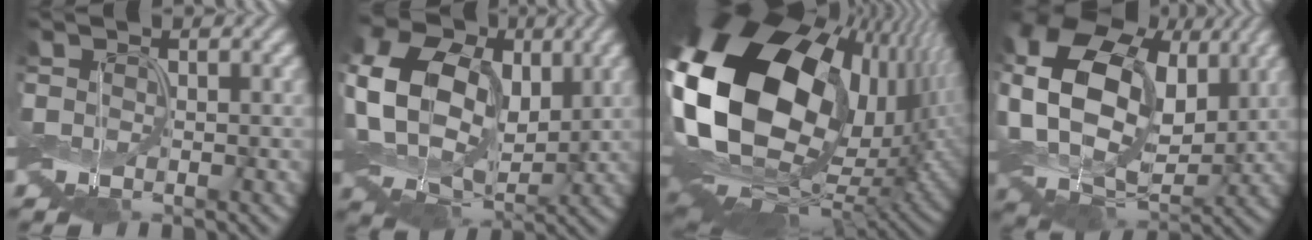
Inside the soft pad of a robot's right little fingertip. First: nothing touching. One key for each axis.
{"total": 12.7, "fx": 2.0, "fy": 9.5, "fz": 8.2, "tx": -0.185, "ty": 0.019, "tz": 0.034}
{"total": 20.4, "fx": 2.5, "fy": 13.8, "fz": 14.8, "tx": -0.328, "ty": -0.010, "tz": 0.056}
{"total": 14.5, "fx": 2.4, "fy": 10.6, "fz": 9.6, "tx": -0.193, "ty": 0.020, "tz": 0.049}